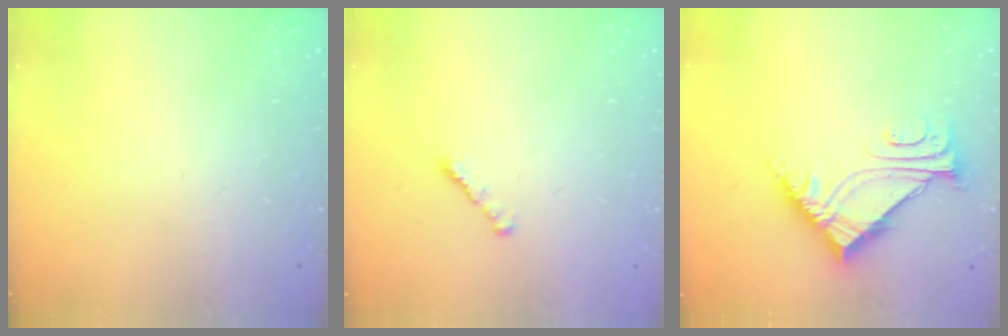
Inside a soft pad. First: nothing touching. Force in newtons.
{"total": 1.8, "press": 1.7, "slide": 0.6}
{"total": 8.0, "press": 8.0, "slide": 0.8}